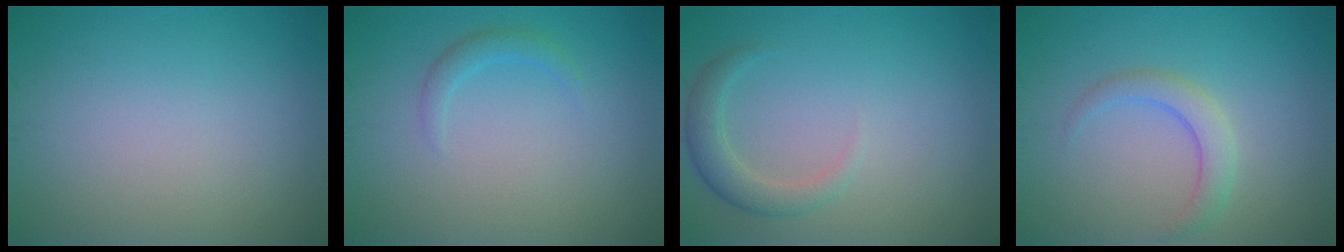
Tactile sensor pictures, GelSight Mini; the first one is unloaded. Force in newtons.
{"total": 1.3, "press": 1.3, "slide": 0.2}
{"total": 2.3, "press": 2.3, "slide": 0.2}
{"total": 2.3, "press": 2.3, "slide": 0.0}